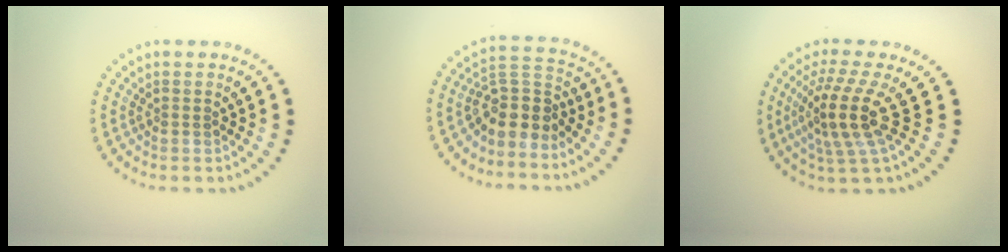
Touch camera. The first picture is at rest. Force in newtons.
{"total": 4.0, "press": 3.2, "slide": 2.5}
{"total": 4.6, "press": 3.4, "slide": 3.1}